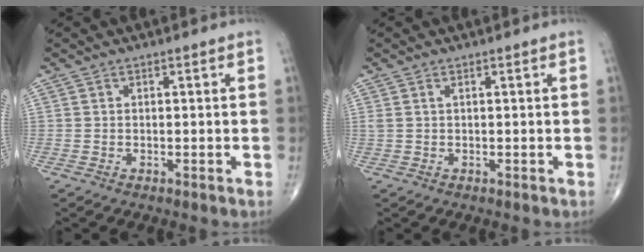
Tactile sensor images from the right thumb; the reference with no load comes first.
{"total": 1.0, "force": [0.4, 0.3, 0.9], "torque": [-0.030, 0.012, 0.013]}